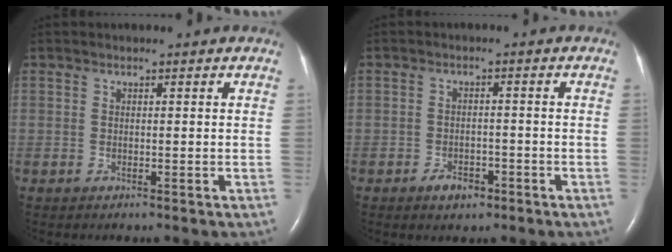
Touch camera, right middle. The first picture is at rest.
{"total": 3.3, "force": [-2.1, 1.8, 1.8], "torque": [-0.030, 0.003, -0.027]}